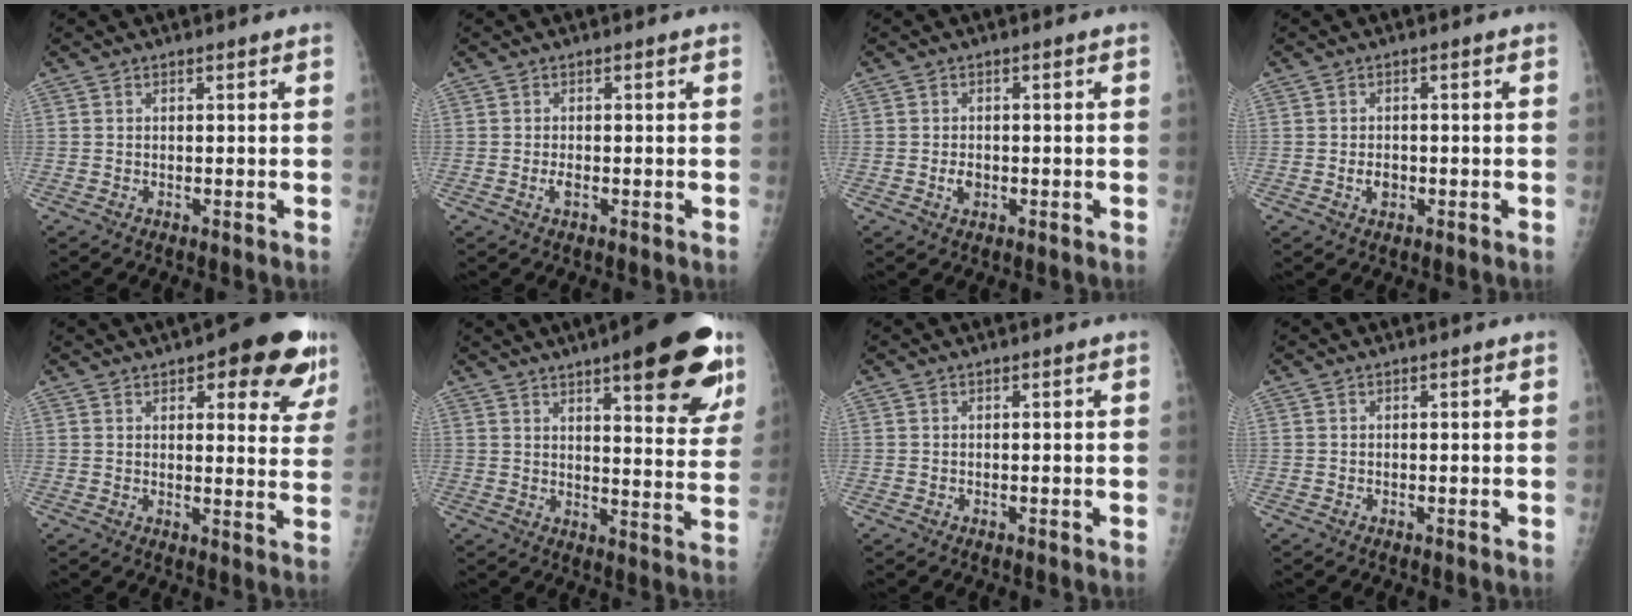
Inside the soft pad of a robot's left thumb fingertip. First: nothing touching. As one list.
[{"total": 1.5, "force": [-0.5, 0.6, 1.3], "torque": [-0.025, 0.001, -0.010]}, {"total": 2.2, "force": [-0.6, 1.6, 1.5], "torque": [-0.019, 0.002, -0.009]}, {"total": 2.4, "force": [-0.6, 1.7, 1.5], "torque": [-0.017, 0.003, -0.009]}, {"total": 15.0, "force": [8.4, 5.6, 11.1], "torque": [-0.090, -0.037, 0.094]}, {"total": 21.0, "force": [11.9, 5.9, 16.3], "torque": [-0.182, -0.043, 0.155]}, {"total": 0.0}, {"total": 0.0}]